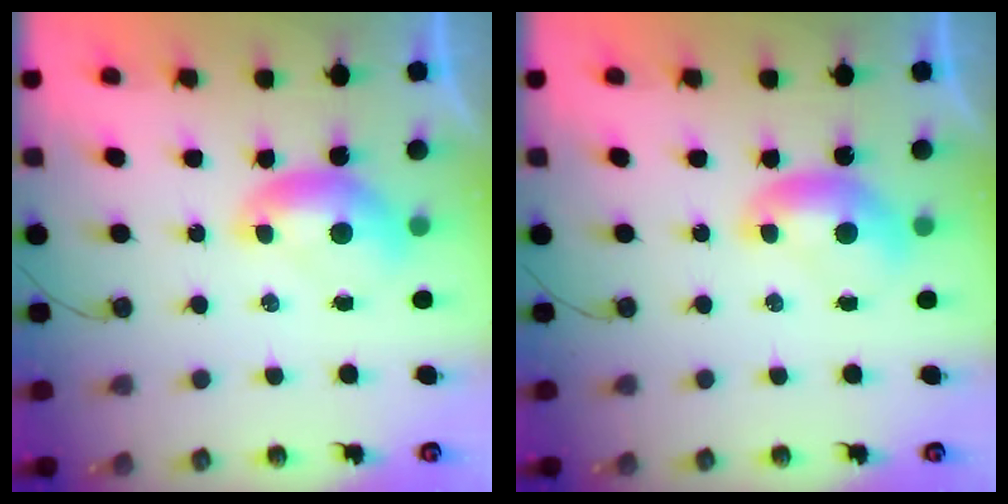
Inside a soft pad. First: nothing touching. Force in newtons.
{"total": 0.0}